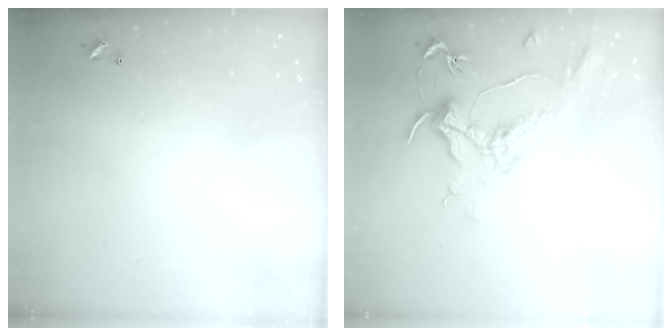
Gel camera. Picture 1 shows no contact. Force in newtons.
{"total": 1.5, "press": 1.2, "slide": 0.9}